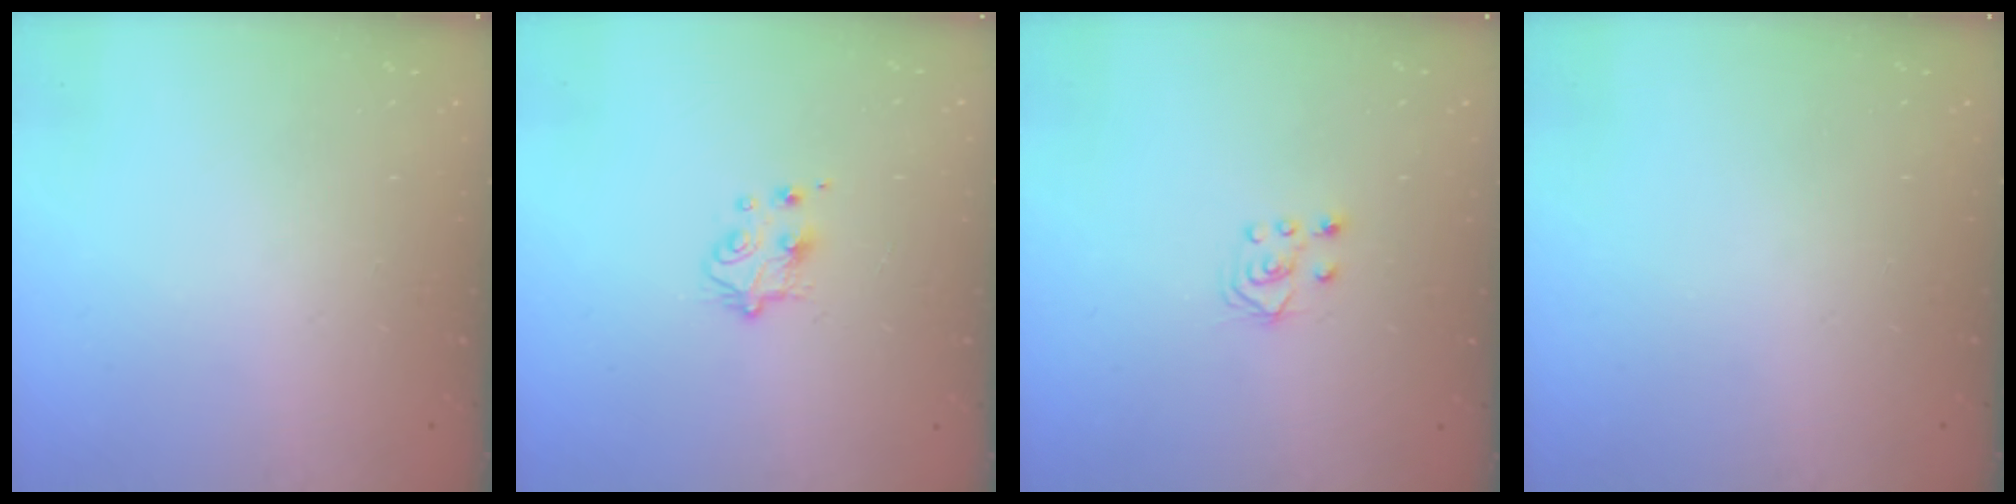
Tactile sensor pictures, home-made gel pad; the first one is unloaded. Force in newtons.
{"total": 5.3, "press": 5.2, "slide": 0.6}
{"total": 3.9, "press": 3.8, "slide": 0.7}
{"total": 0.0}